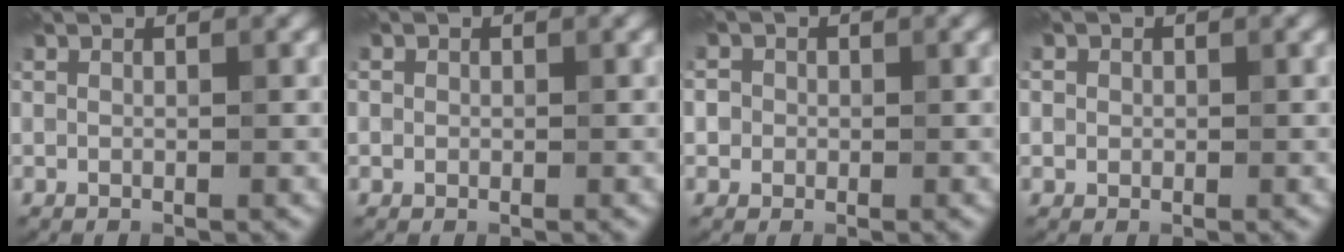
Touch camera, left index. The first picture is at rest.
{"total": 0.5, "force": [-0.1, 0.4, -0.3], "torque": [0.006, -0.005, -0.003]}
{"total": 1.9, "force": [-0.2, 1.9, -0.1], "torque": [0.024, 0.010, -0.019]}
{"total": 0.8, "force": [-0.1, 0.7, -0.2], "torque": [0.010, -0.007, 0.002]}